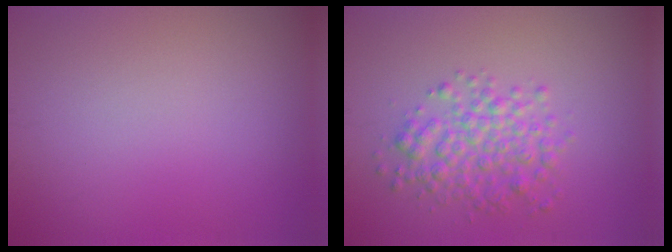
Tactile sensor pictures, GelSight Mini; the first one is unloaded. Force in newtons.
{"total": 3.7, "press": 3.7, "slide": 0.0}